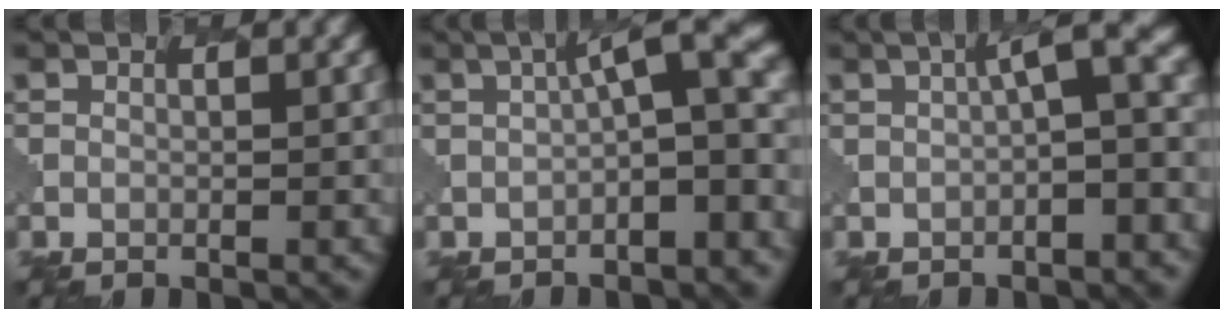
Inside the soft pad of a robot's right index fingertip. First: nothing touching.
{"total": 5.6, "force": [-0.5, 1.6, 5.4], "torque": [-0.062, 0.016, -0.018]}
{"total": 4.9, "force": [-0.2, 1.2, 4.8], "torque": [-0.058, 0.016, -0.008]}